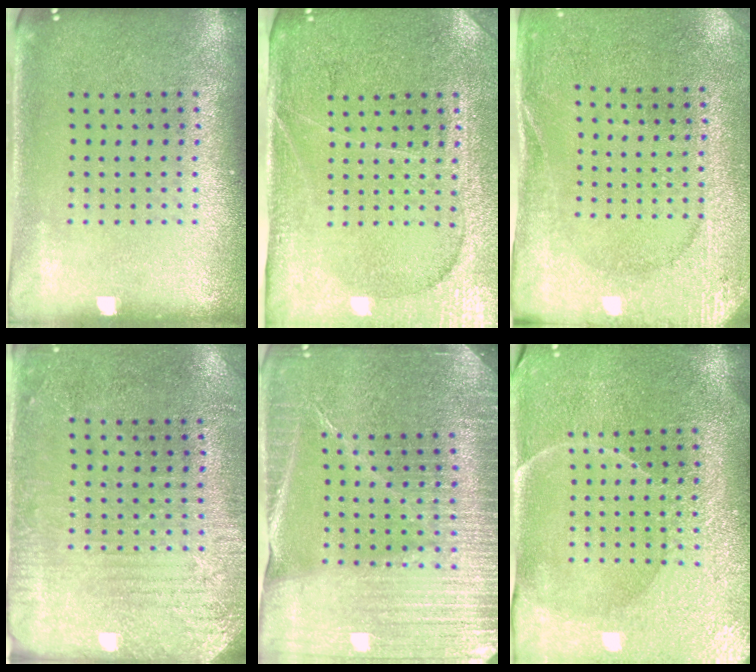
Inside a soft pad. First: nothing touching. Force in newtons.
{"total": 4.0, "press": 3.6, "slide": 1.7}
{"total": 2.6, "press": 2.6, "slide": 0.4}
{"total": 2.8, "press": 2.6, "slide": 1.2}
{"total": 4.3, "press": 4.0, "slide": 1.7}
{"total": 3.9, "press": 3.6, "slide": 1.4}